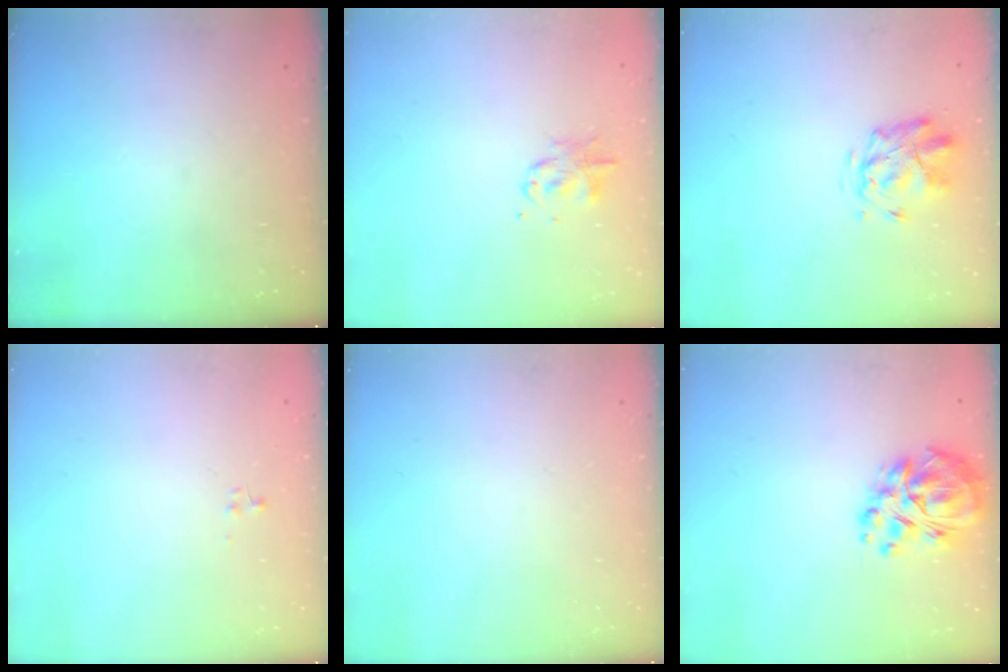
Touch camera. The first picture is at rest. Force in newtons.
{"total": 2.4, "press": 2.4, "slide": 0.3}
{"total": 2.9, "press": 2.5, "slide": 1.4}
{"total": 0.0}
{"total": 0.0}
{"total": 14.4, "press": 13.6, "slide": 4.8}